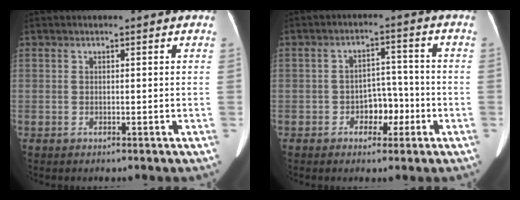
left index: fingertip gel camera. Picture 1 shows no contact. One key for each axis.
{"total": 5.1, "fx": -2.1, "fy": 3.3, "fz": 3.4, "tx": -0.049, "ty": 0.018, "tz": -0.032}